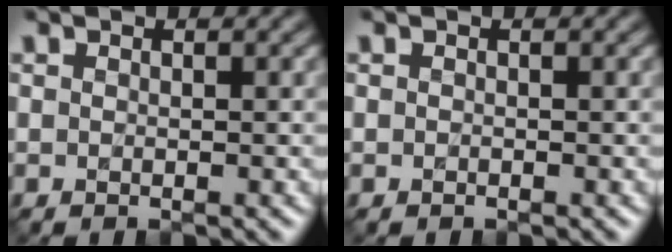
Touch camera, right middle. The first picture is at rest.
{"total": 0.0}